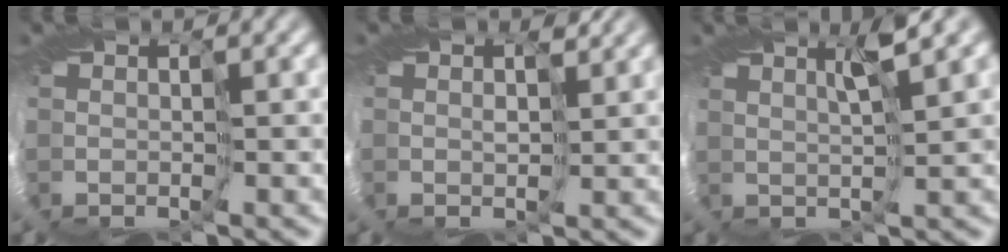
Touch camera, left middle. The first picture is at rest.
{"total": 1.9, "force": [1.5, 1.0, 0.8], "torque": [-0.022, 0.010, 0.013]}
{"total": 1.8, "force": [1.3, -0.6, 1.1], "torque": [-0.021, 0.005, 0.018]}